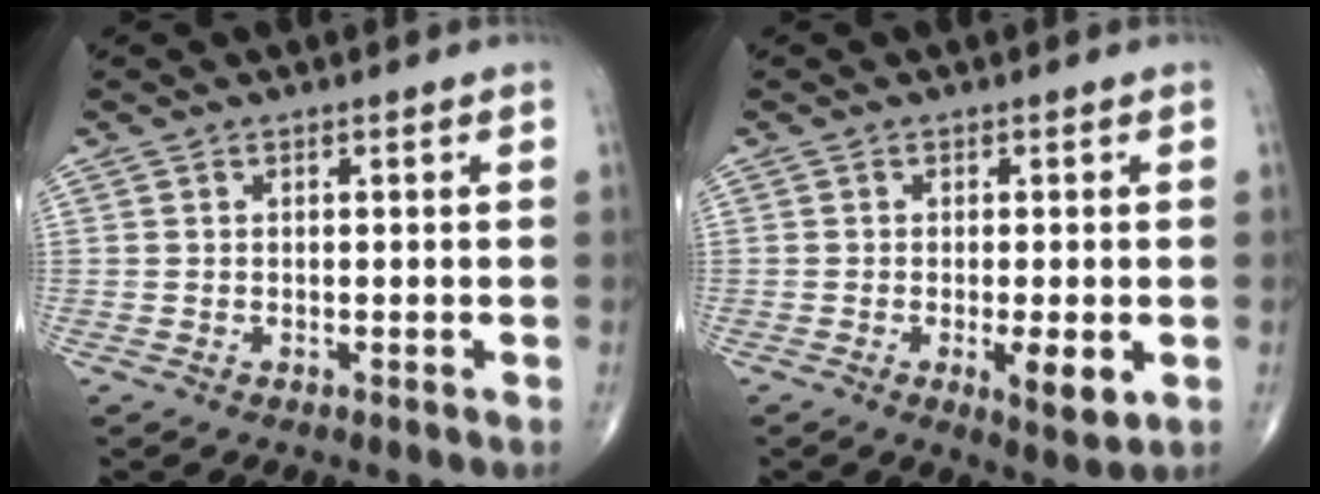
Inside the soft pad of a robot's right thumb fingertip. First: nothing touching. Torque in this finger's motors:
{"motor_torque": [1.07, 0.87, -0.12, -0.12, 0.18]}